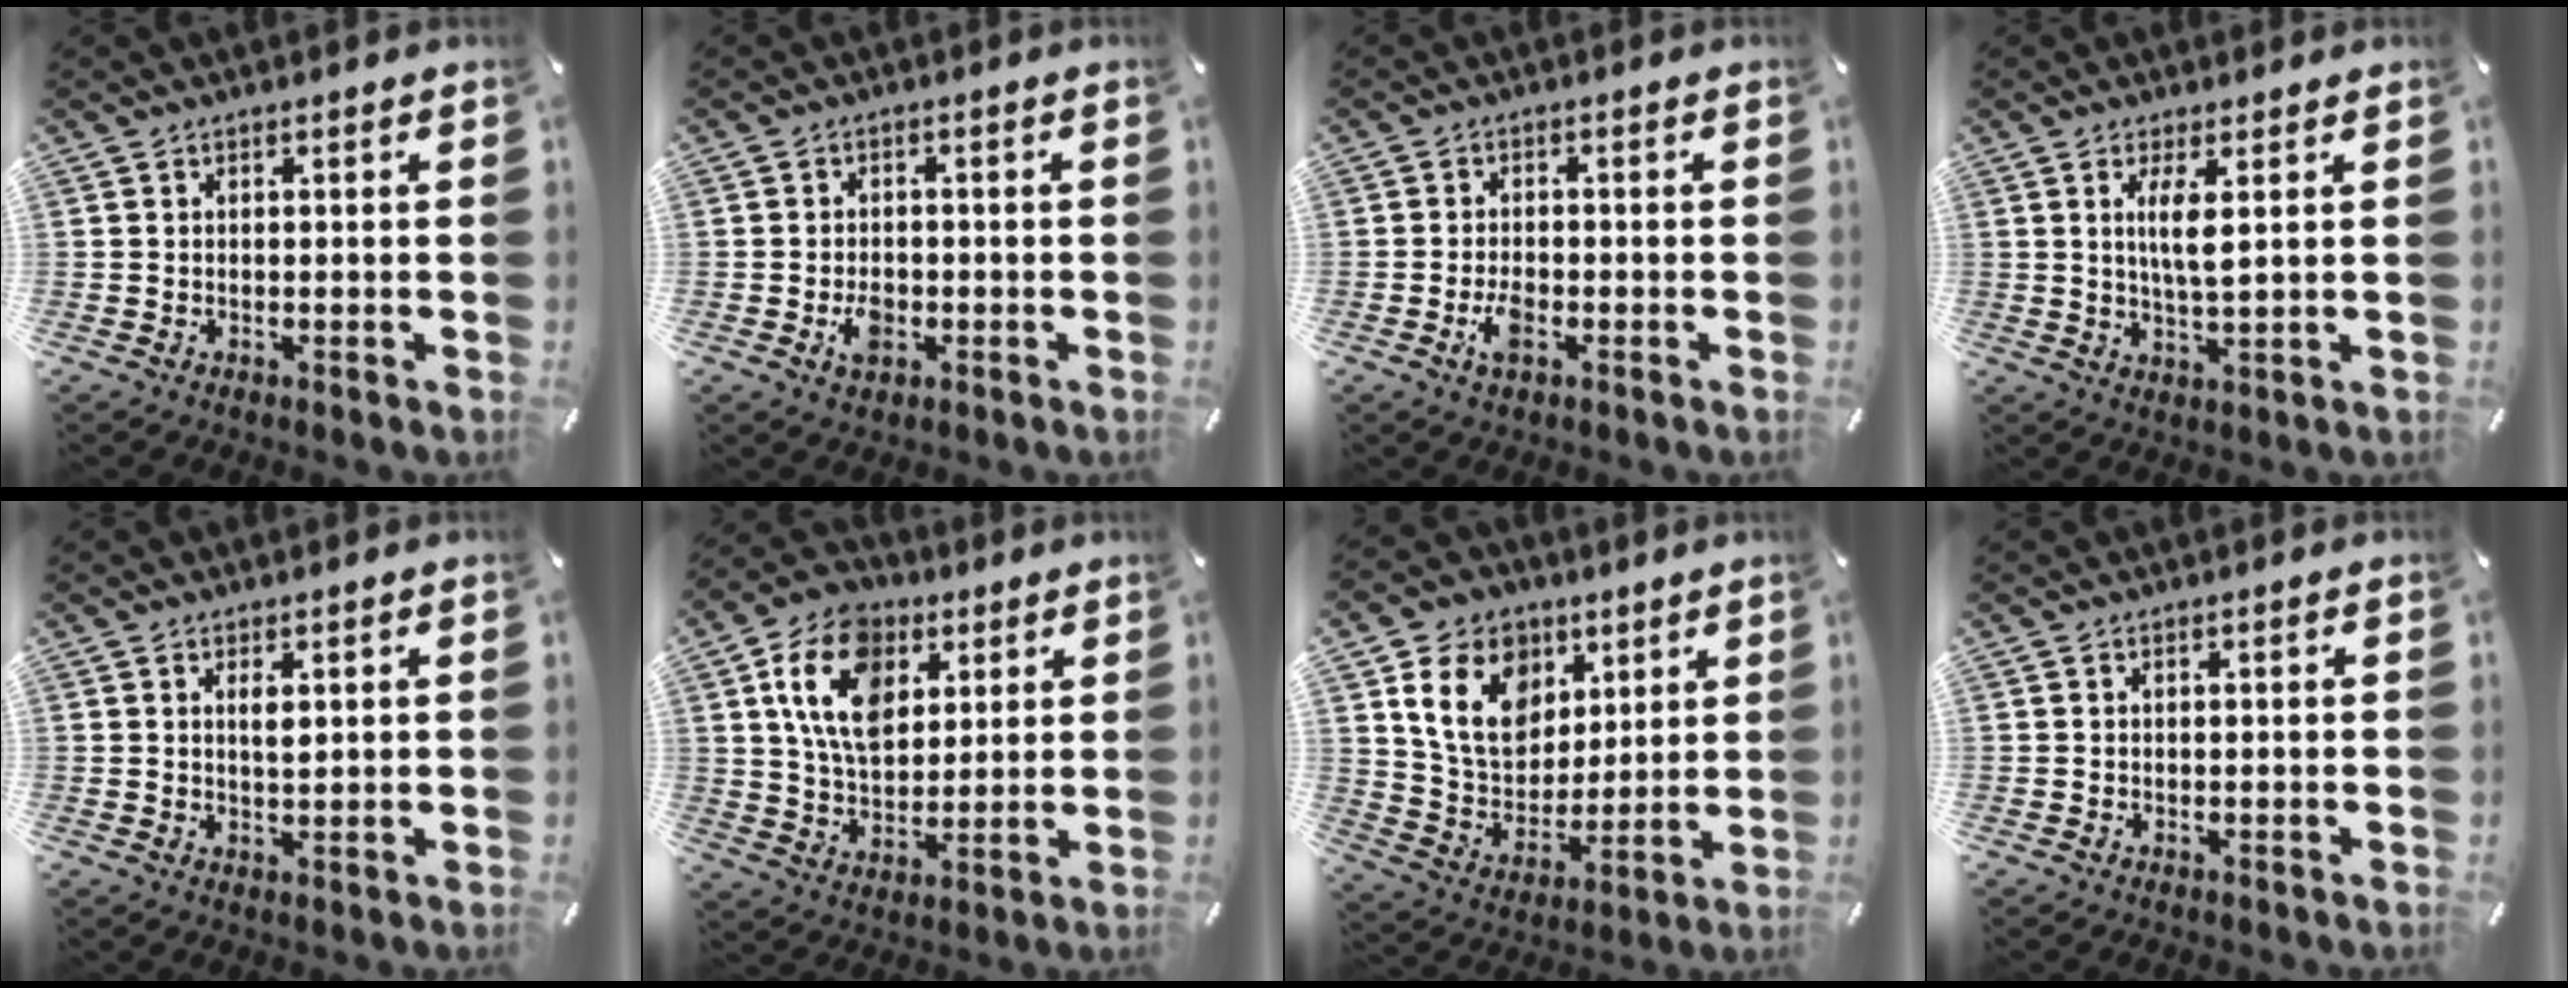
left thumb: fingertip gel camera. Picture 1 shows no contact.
{"total": 4.2, "force": [-1.3, 2.9, 2.7], "torque": [-0.043, 0.002, -0.024]}
{"total": 4.0, "force": [-1.8, 2.0, 3.0], "torque": [-0.061, 0.005, -0.032]}
{"total": 6.0, "force": [1.6, 1.3, 5.6], "torque": [-0.112, -0.007, 0.022]}
{"total": 2.4, "force": [0.9, 0.9, 2.1], "torque": [-0.036, -0.001, 0.013]}
{"total": 14.9, "force": [5.9, 10.3, 9.1], "torque": [-0.168, -0.003, 0.106]}
{"total": 15.9, "force": [6.6, 12.2, 7.8], "torque": [-0.150, -0.018, 0.126]}
{"total": 0.0}